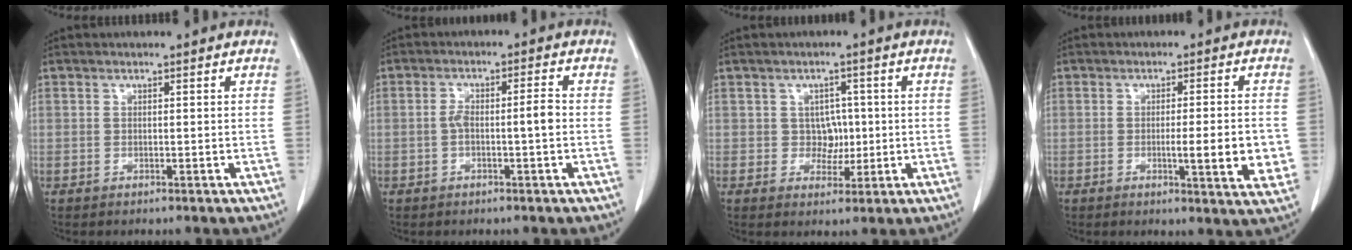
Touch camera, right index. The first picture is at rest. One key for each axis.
{"total": 4.2, "fx": -0.6, "fy": 0.6, "fz": 4.1, "tx": -0.077, "ty": 0.015, "tz": -0.007}
{"total": 3.3, "fx": 0.1, "fy": 3.0, "fz": 1.3, "tx": -0.009, "ty": 0.005, "tz": 0.003}
{"total": 7.8, "fx": -1.3, "fy": 0.6, "fz": 7.6, "tx": -0.097, "ty": -0.010, "tz": -0.017}